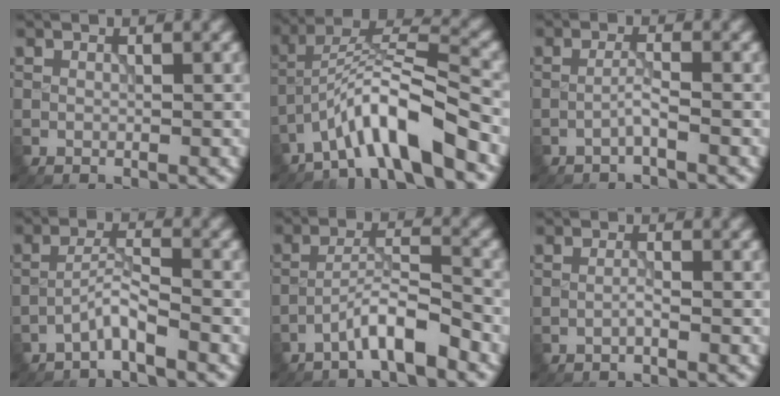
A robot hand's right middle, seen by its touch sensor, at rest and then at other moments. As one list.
[{"total": 7.4, "force": [-4.9, 1.1, 5.4], "torque": [-0.089, 0.017, -0.090]}, {"total": 1.4, "force": [-0.9, -0.1, 1.0], "torque": [-0.020, 0.009, -0.021]}, {"total": 2.5, "force": [-2.0, 0.0, 1.4], "torque": [-0.029, 0.013, -0.046]}, {"total": 4.1, "force": [-3.0, 0.4, 2.7], "torque": [-0.050, 0.017, -0.061]}, {"total": 0.8, "force": [-0.5, 0.0, 0.6], "torque": [-0.013, 0.004, -0.012]}]